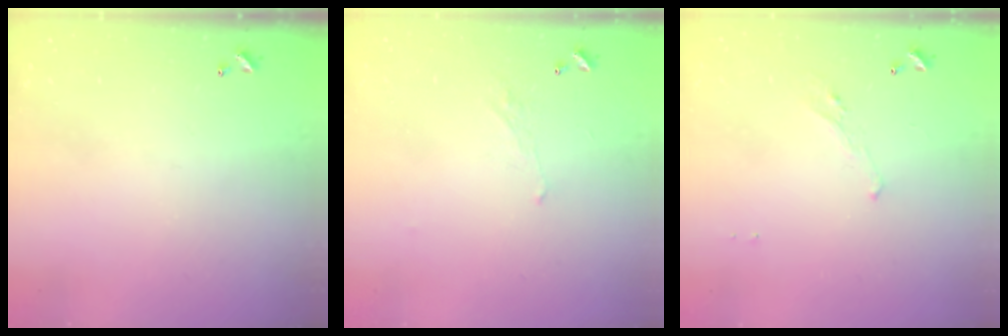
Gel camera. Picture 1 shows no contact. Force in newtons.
{"total": 1.7, "press": 1.6, "slide": 0.6}
{"total": 0.8, "press": 0.4, "slide": 0.7}